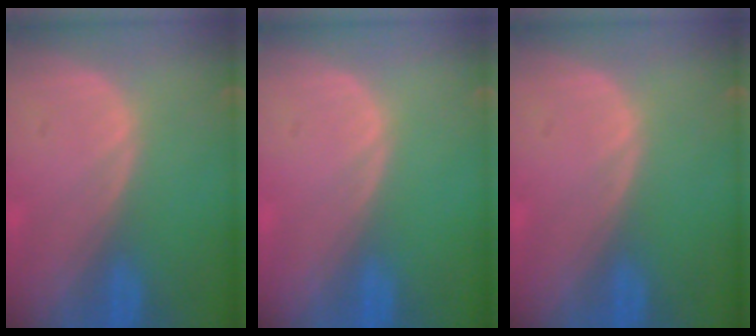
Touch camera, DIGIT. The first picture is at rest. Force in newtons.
{"total": 0.0}
{"total": 0.0}